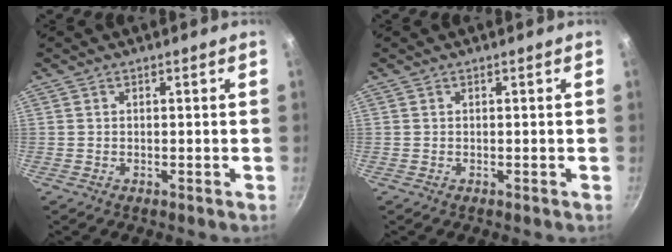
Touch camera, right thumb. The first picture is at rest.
{"total": 0.0}